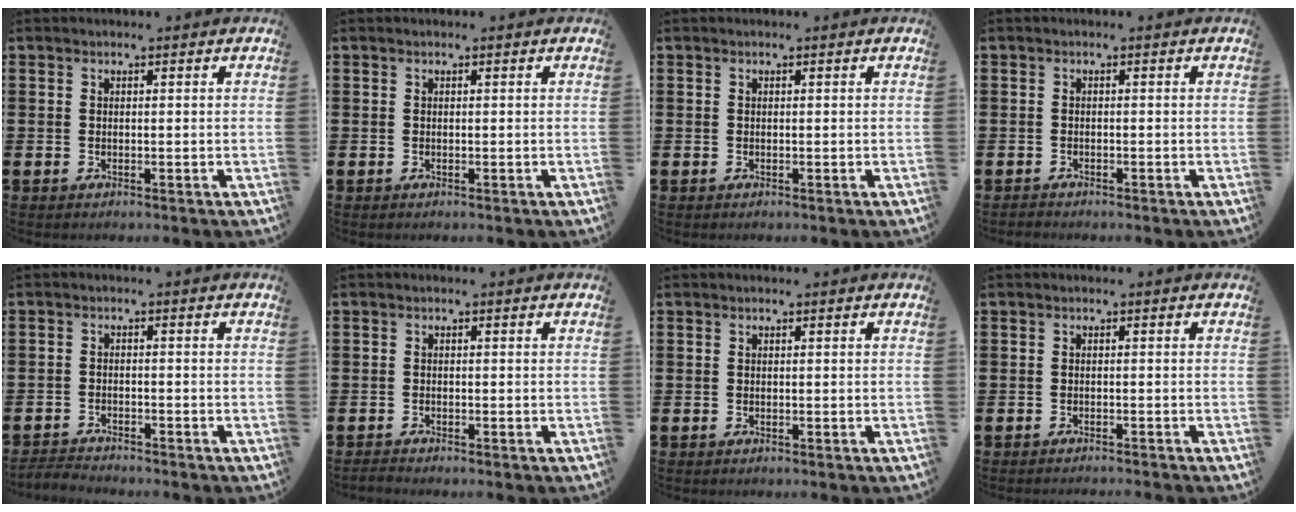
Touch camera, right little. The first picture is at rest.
{"total": 0.0}
{"total": 0.0}
{"total": 0.6, "force": [-0.5, 0.1, -0.1], "torque": [0.000, -0.001, -0.012]}
{"total": 1.9, "force": [-1.9, 0.0, 0.0], "torque": [-0.003, 0.003, -0.041]}
{"total": 0.6, "force": [-0.6, 0.0, 0.2], "torque": [-0.005, -0.002, -0.013]}
{"total": 0.0}
{"total": 0.7, "force": [-0.7, -0.2, 0.0], "torque": [0.002, 0.000, -0.015]}